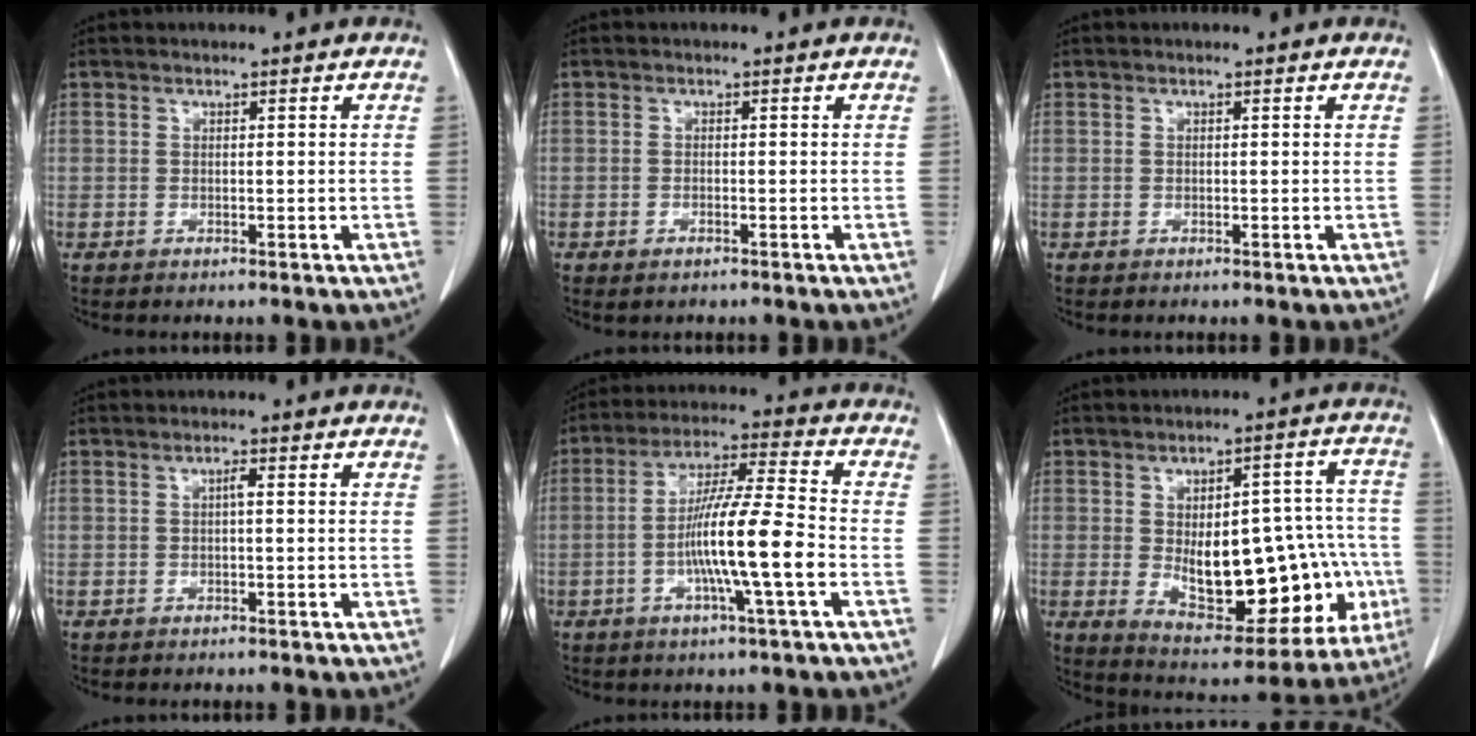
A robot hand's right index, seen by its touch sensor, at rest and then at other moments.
{"total": 1.1, "force": [-0.7, 0.5, 0.7], "torque": [-0.015, -0.001, -0.007]}
{"total": 0.0}
{"total": 1.0, "force": [0.0, 0.2, 1.0], "torque": [-0.017, 0.003, 0.001]}
{"total": 12.2, "force": [-2.9, -0.3, 11.8], "torque": [-0.215, -0.001, -0.062]}
{"total": 21.8, "force": [-3.8, 10.0, 18.9], "torque": [-0.224, 0.032, -0.022]}